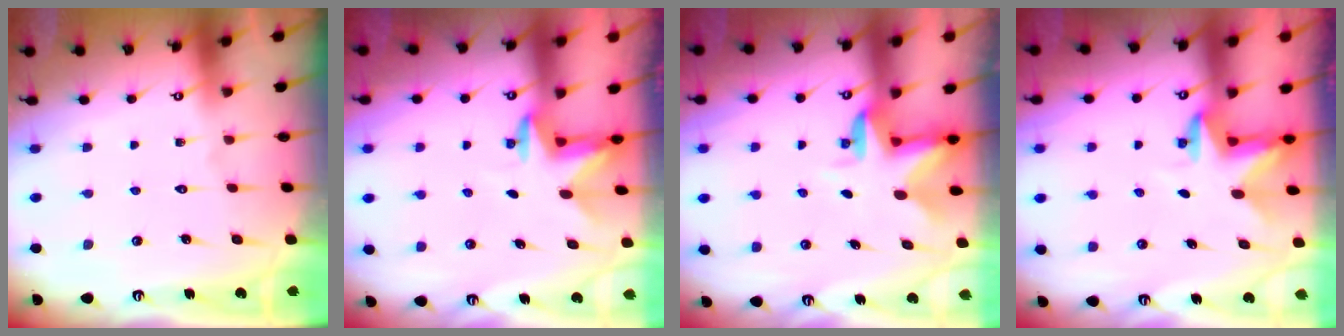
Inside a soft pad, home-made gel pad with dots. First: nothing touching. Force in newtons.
{"total": 2.8, "press": 2.8, "slide": 0.2}
{"total": 3.1, "press": 3.0, "slide": 0.5}
{"total": 2.9, "press": 2.9, "slide": 0.1}